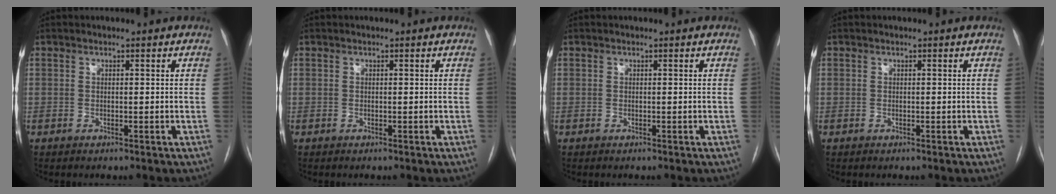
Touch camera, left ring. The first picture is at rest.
{"total": 0.0}
{"total": 0.0}
{"total": 0.0}